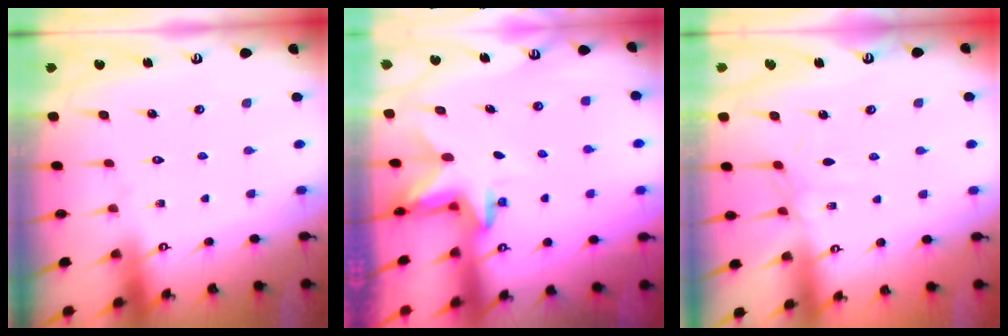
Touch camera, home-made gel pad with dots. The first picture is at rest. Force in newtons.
{"total": 2.5, "press": 2.4, "slide": 0.5}
{"total": 2.7, "press": 2.7, "slide": 0.3}